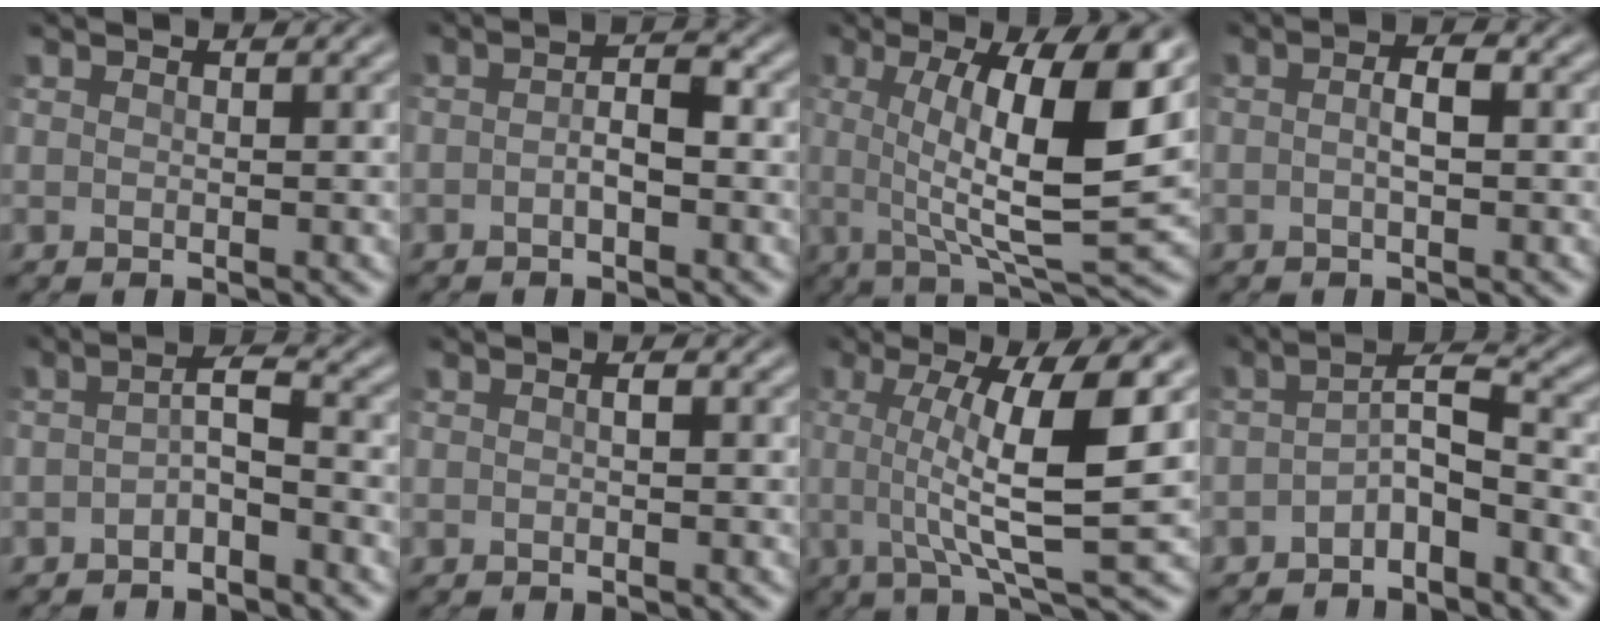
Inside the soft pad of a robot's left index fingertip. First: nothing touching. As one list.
[{"total": 2.3, "force": [-0.8, 0.8, 2.0], "torque": [-0.037, 0.003, -0.020]}, {"total": 11.3, "force": [1.5, 2.6, 10.8], "torque": [-0.162, -0.003, 0.024]}, {"total": 2.1, "force": [-0.2, 0.7, 2.0], "torque": [-0.029, -0.008, -0.009]}, {"total": 2.4, "force": [-1.4, 0.6, 1.9], "torque": [-0.037, 0.006, -0.035]}, {"total": 0.6, "force": [-0.3, 0.1, 0.5], "torque": [-0.013, 0.003, -0.008]}, {"total": 8.6, "force": [0.8, 1.8, 8.4], "torque": [-0.120, 0.000, 0.008]}, {"total": 3.4, "force": [-2.1, 0.9, 2.5], "torque": [-0.049, 0.011, -0.049]}]